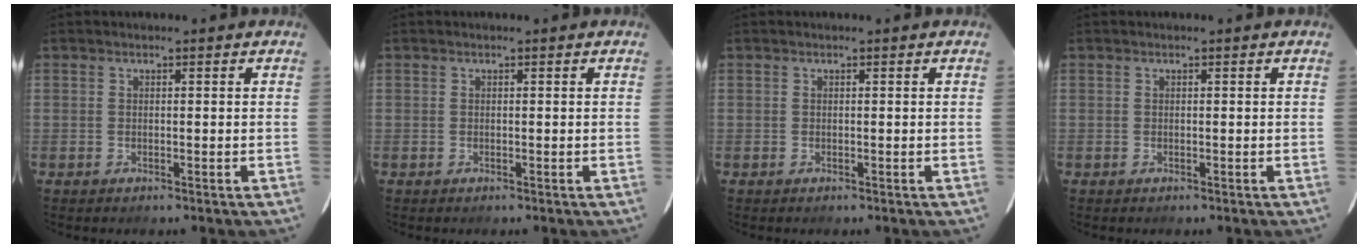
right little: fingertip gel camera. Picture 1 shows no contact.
{"total": 0.0}
{"total": 0.0}
{"total": 0.0}